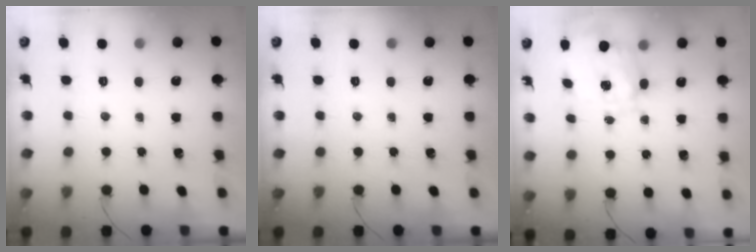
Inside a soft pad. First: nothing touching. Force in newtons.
{"total": 0.0}
{"total": 2.7, "press": 2.6, "slide": 0.8}